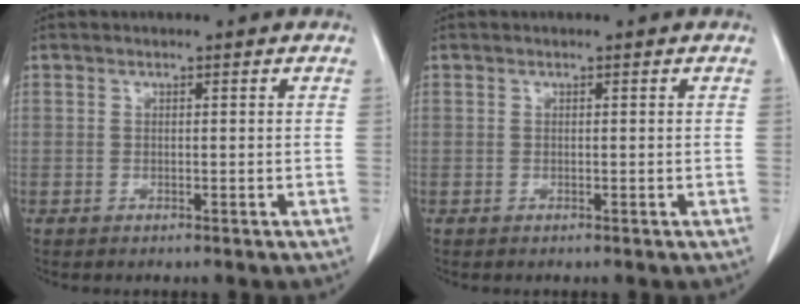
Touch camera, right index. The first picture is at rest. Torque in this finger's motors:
{"motor_torque": [0.00, 0.00, 0.00, 0.00]}